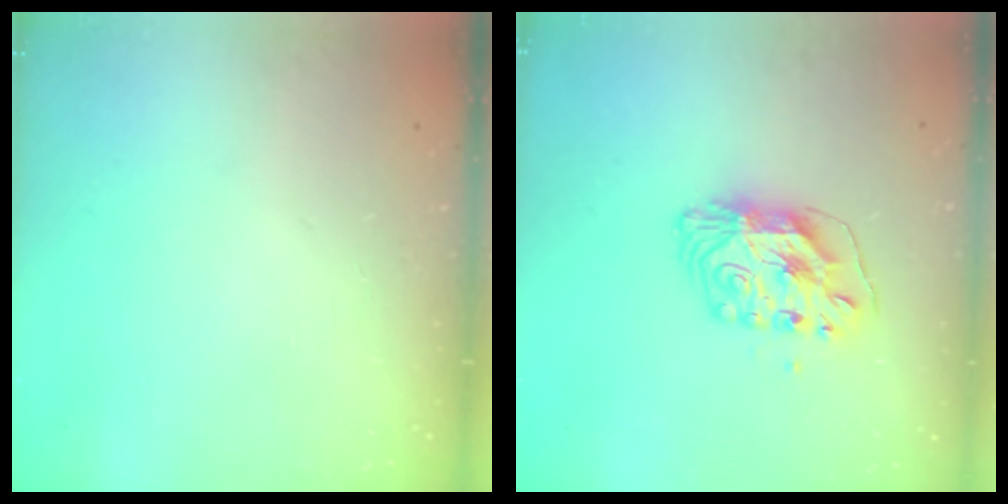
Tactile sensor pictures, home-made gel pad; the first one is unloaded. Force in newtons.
{"total": 9.6, "press": 9.6, "slide": 0.9}